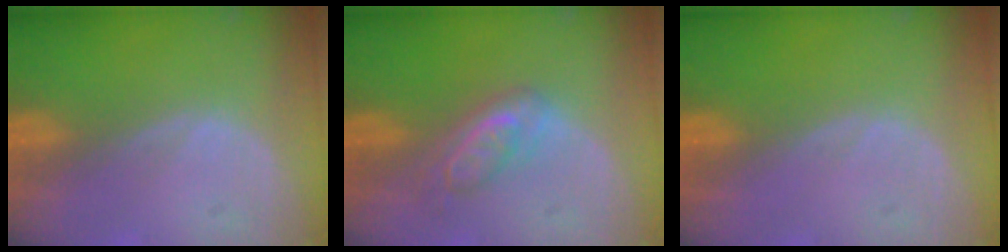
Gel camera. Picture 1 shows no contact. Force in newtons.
{"total": 5.0, "press": 4.6, "slide": 2.0}
{"total": 0.0}